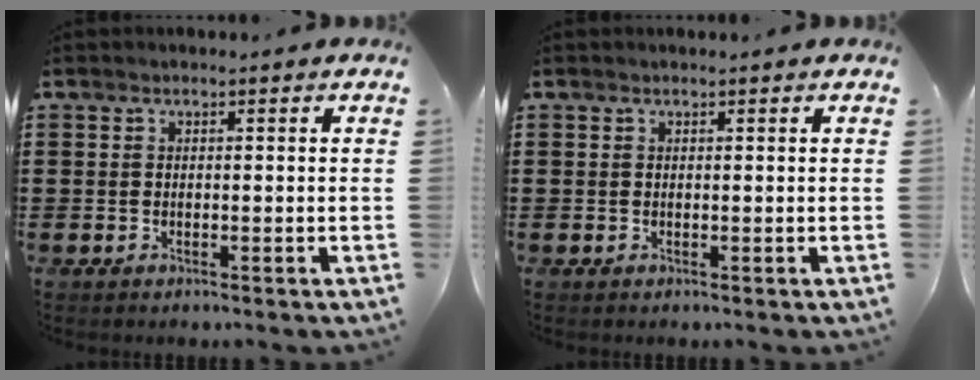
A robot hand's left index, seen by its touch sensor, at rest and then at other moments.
{"total": 0.0}